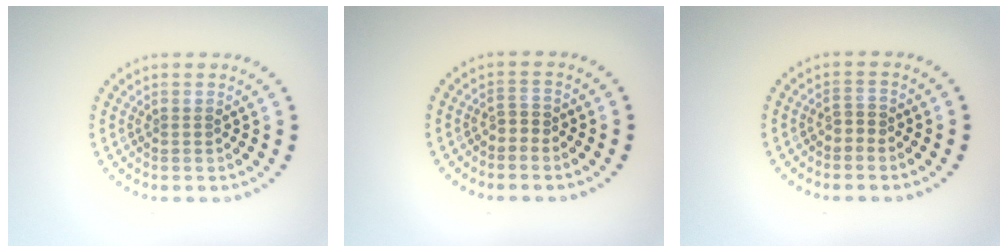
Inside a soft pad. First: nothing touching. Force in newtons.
{"total": 1.1, "press": 0.8, "slide": 0.8}
{"total": 1.1, "press": 0.9, "slide": 0.7}